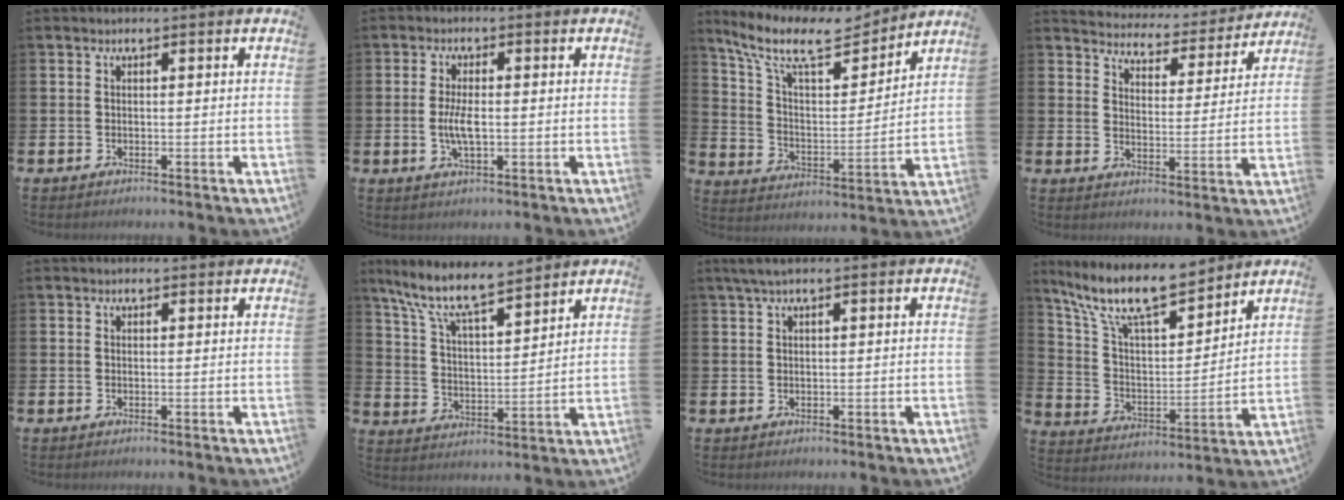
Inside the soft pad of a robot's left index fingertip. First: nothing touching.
{"total": 4.1, "force": [-0.3, 1.6, 3.8], "torque": [-0.074, -0.001, -0.009]}
{"total": 11.9, "force": [10.2, 3.6, 5.0], "torque": [-0.130, -0.062, 0.175]}
{"total": 4.8, "force": [4.6, 1.1, 0.3], "torque": [-0.027, -0.042, 0.074]}
{"total": 0.6, "force": [0.5, 0.3, 0.2], "torque": [0.003, 0.000, 0.008]}
{"total": 9.9, "force": [8.6, 1.9, 4.4], "torque": [-0.121, -0.047, 0.153]}
{"total": 2.0, "force": [1.4, 0.2, 1.5], "torque": [-0.034, 0.005, 0.025]}
{"total": 12.6, "force": [10.7, 3.2, 5.8], "torque": [-0.150, -0.058, 0.190]}